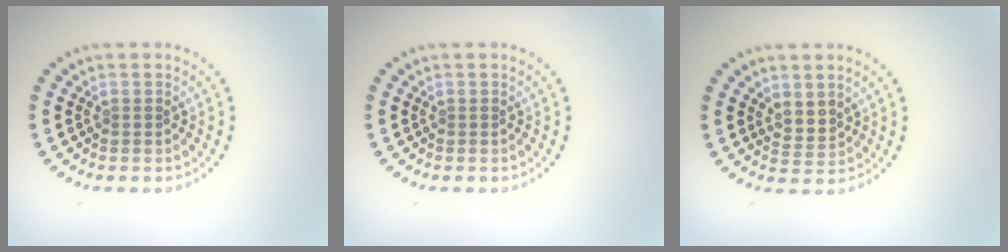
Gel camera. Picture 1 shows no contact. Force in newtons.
{"total": 0.0}
{"total": 1.7, "press": 1.3, "slide": 1.0}